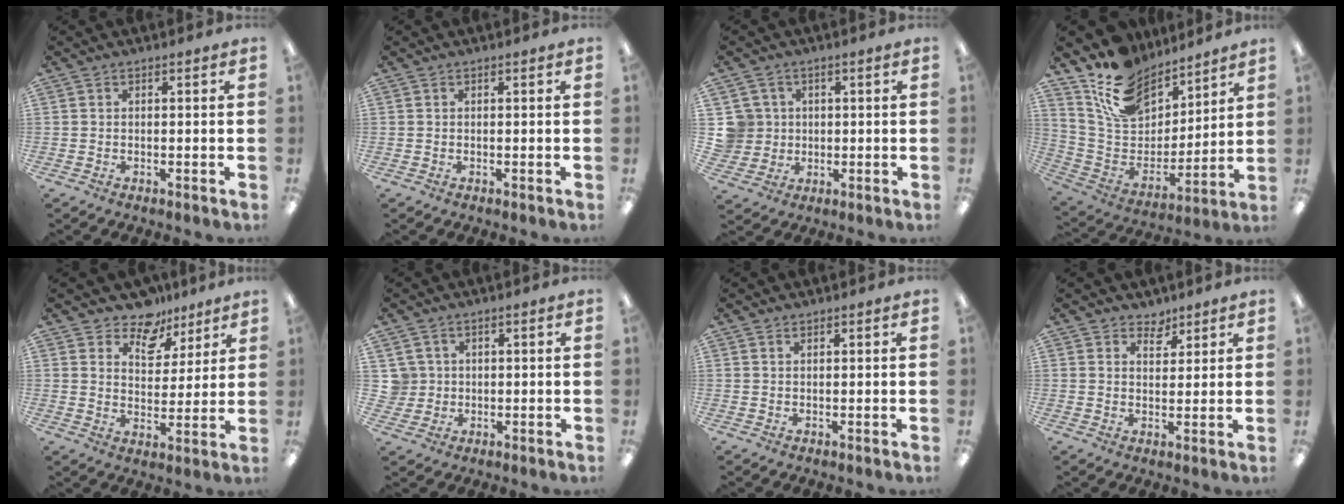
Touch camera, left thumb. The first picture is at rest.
{"total": 0.0}
{"total": 6.6, "force": [1.6, 6.4, 0.4], "torque": [-0.027, 0.004, 0.034]}
{"total": 16.5, "force": [12.6, 9.1, 5.6], "torque": [-0.138, -0.081, 0.238]}
{"total": 9.4, "force": [7.8, 4.9, 2.2], "torque": [-0.040, -0.054, 0.142]}
{"total": 4.3, "force": [1.3, 4.1, 0.3], "torque": [-0.013, 0.006, 0.024]}
{"total": 0.9, "force": [0.8, 0.3, 0.3], "torque": [-0.008, 0.000, 0.014]}
{"total": 4.0, "force": [3.3, 2.1, 0.4], "torque": [0.005, -0.022, 0.057]}